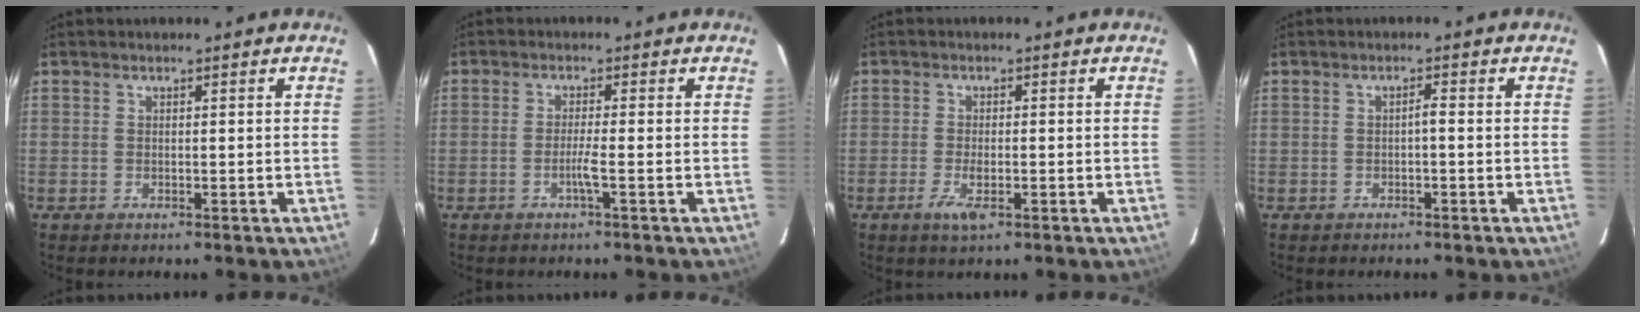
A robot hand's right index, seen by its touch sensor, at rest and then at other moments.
{"total": 2.3, "force": [-0.9, -0.5, 2.1], "torque": [-0.042, -0.002, -0.019]}
{"total": 3.1, "force": [-1.5, 0.8, 2.6], "torque": [-0.055, -0.004, -0.024]}
{"total": 1.1, "force": [-0.3, 0.1, 1.0], "torque": [-0.014, 0.003, -0.006]}